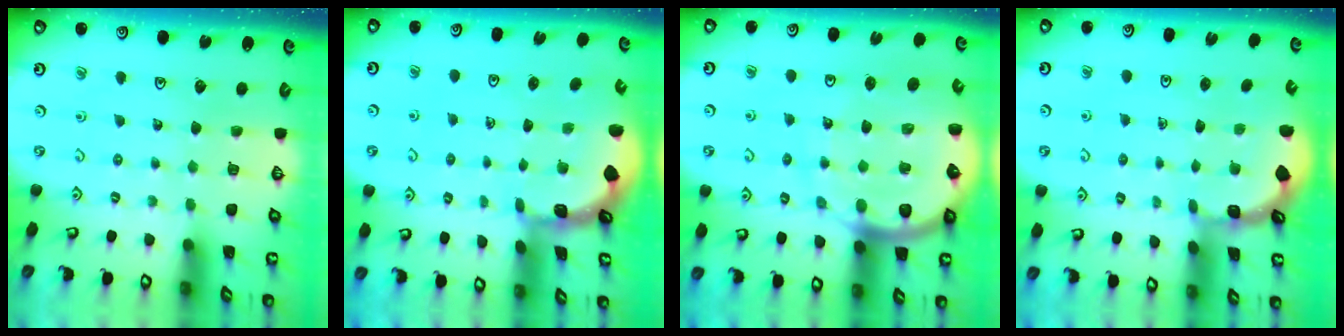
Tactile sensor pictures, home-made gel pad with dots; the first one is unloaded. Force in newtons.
{"total": 0.9, "press": 0.9, "slide": 0.2}
{"total": 13.5, "press": 13.4, "slide": 1.6}
{"total": 1.5, "press": 1.5, "slide": 0.2}